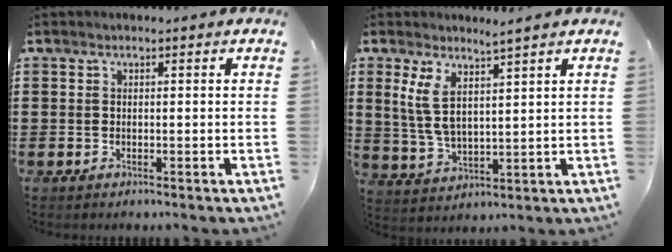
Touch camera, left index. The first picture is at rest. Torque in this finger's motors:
{"motor_torque": [2.14, 0.00, 0.28, 0.20]}